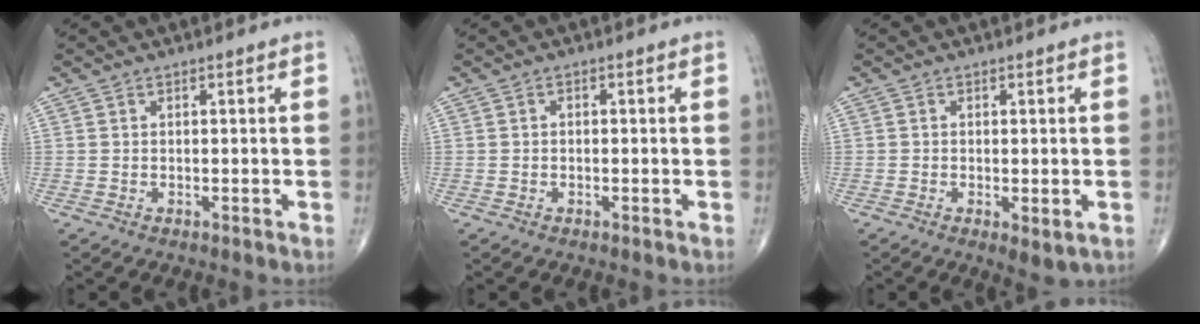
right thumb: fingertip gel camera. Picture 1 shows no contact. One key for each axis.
{"total": 0.6, "fx": -0.1, "fy": 0.5, "fz": 0.4, "tx": -0.006, "ty": 0.003, "tz": -0.005}
{"total": 3.4, "fx": -1.1, "fy": 1.3, "fz": 2.9, "tx": -0.046, "ty": -0.010, "tz": -0.014}